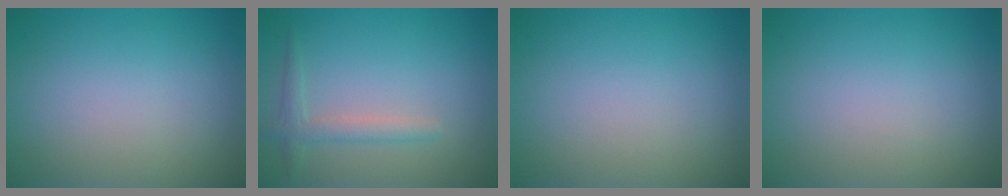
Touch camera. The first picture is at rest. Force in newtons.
{"total": 1.9, "press": 1.9, "slide": 0.0}
{"total": 0.0}
{"total": 0.0}